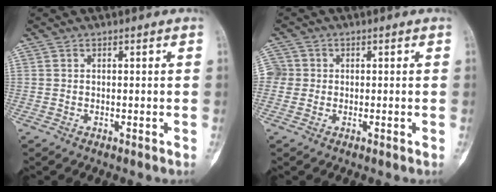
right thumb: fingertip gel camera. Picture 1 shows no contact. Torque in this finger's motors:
{"motor_torque": [-0.11, -0.22, 0.20, -0.10, -0.07]}